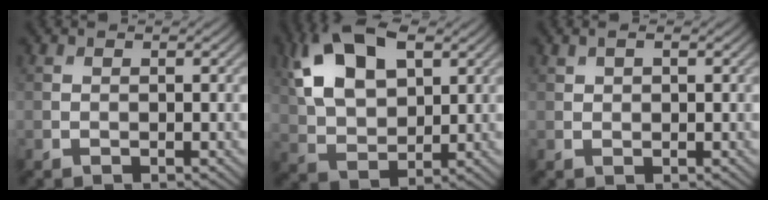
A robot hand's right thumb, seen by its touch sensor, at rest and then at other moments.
{"total": 13.0, "force": [4.9, 7.3, 9.6], "torque": [-0.217, 0.018, 0.092]}
{"total": 1.4, "force": [0.7, 0.8, 0.9], "torque": [-0.020, 0.003, 0.015]}